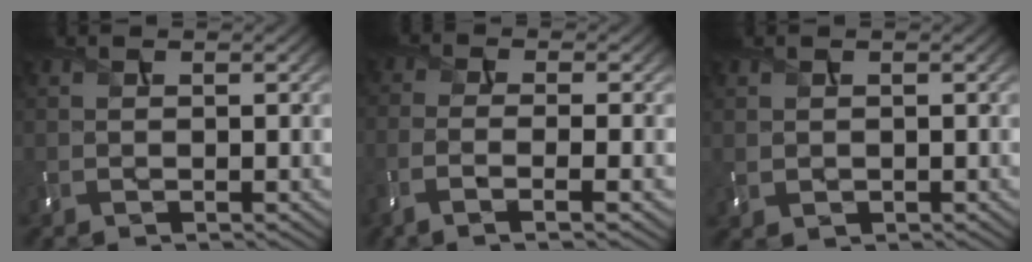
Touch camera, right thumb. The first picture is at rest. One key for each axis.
{"total": 5.8, "fx": -3.0, "fy": 1.4, "fz": 4.8, "tx": -0.083, "ty": -0.007, "tz": -0.067}
{"total": 0.9, "fx": 0.3, "fy": 0.8, "fz": 0.3, "tx": -0.010, "ty": -0.005, "tz": 0.011}